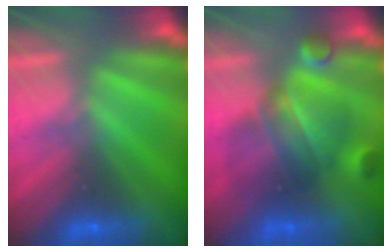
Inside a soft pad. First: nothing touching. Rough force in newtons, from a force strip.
{"total": 6.6}